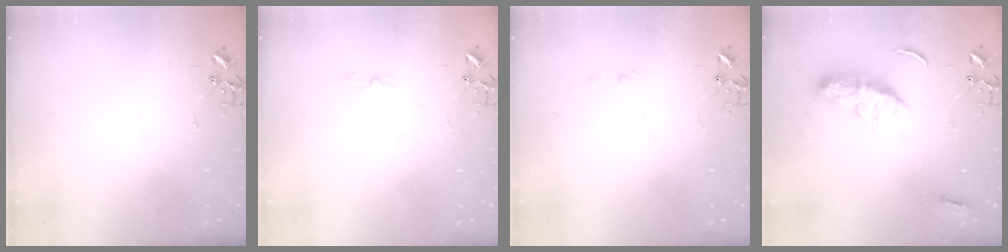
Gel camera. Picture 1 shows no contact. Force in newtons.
{"total": 3.5, "press": 3.5, "slide": 0.3}
{"total": 3.3, "press": 3.2, "slide": 0.4}
{"total": 9.3, "press": 9.3, "slide": 0.1}